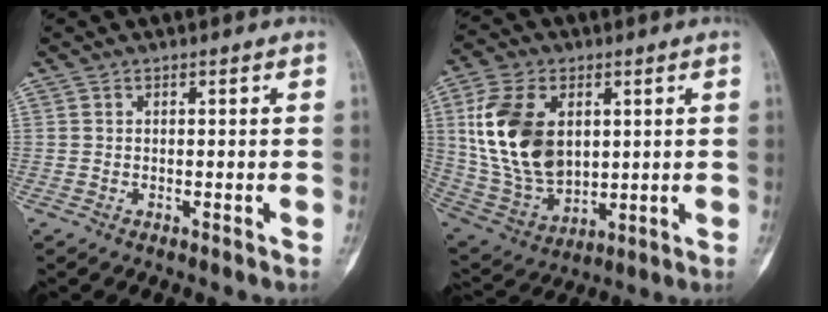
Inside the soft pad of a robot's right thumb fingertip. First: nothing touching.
{"total": 18.3, "force": [3.7, 11.9, 13.4], "torque": [-0.246, -0.013, 0.086]}